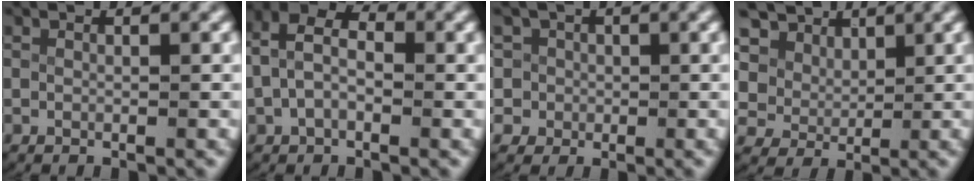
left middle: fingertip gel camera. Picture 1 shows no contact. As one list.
[{"total": 5.0, "force": [0.8, 3.3, 3.6], "torque": [-0.064, -0.002, 0.009]}, {"total": 7.8, "force": [-0.7, 7.5, 2.2], "torque": [-0.076, -0.029, -0.013]}, {"total": 9.1, "force": [3.5, 7.4, 3.9], "torque": [-0.118, -0.013, 0.061]}]